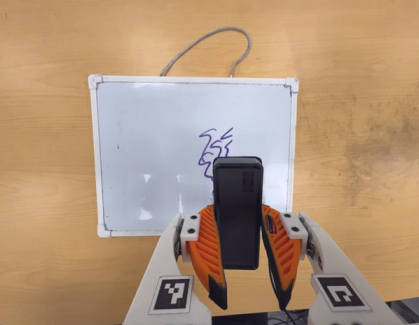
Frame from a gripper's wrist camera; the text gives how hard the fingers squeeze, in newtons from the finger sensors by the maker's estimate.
{"total": 9.6, "left": 6.7, "right": 12.6}